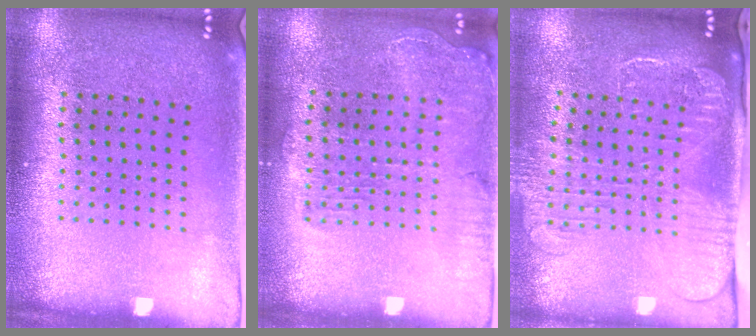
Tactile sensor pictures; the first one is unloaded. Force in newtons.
{"total": 1.4, "press": 1.4, "slide": 0.3}
{"total": 2.6, "press": 2.0, "slide": 1.7}